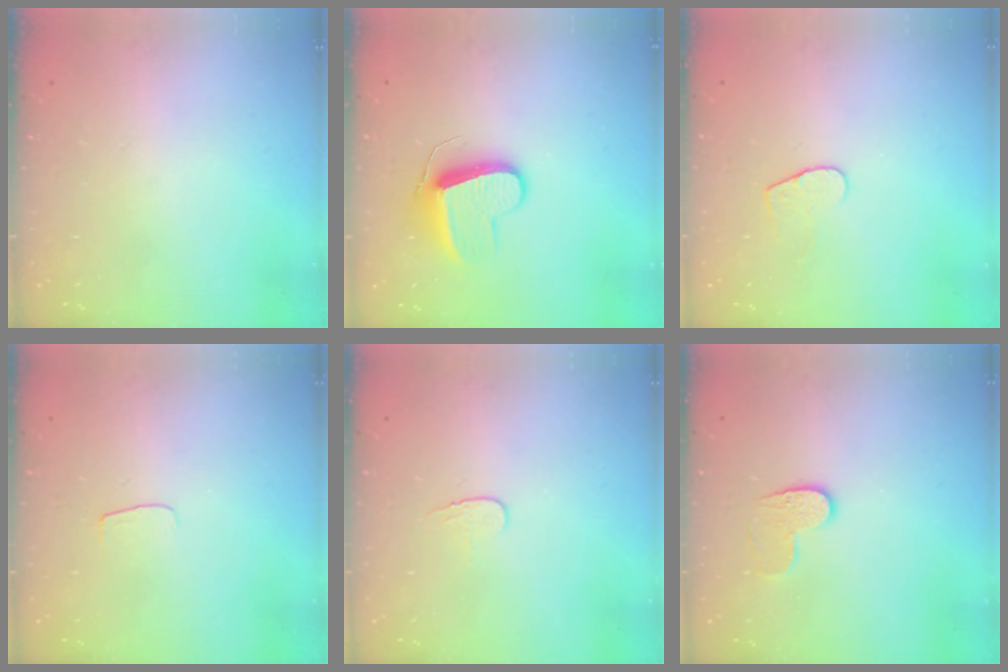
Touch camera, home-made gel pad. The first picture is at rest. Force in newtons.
{"total": 9.8, "press": 9.8, "slide": 0.3}
{"total": 5.0, "press": 5.0, "slide": 0.4}
{"total": 3.1, "press": 3.1, "slide": 0.3}
{"total": 3.8, "press": 3.8, "slide": 0.4}
{"total": 6.1, "press": 6.1, "slide": 0.5}